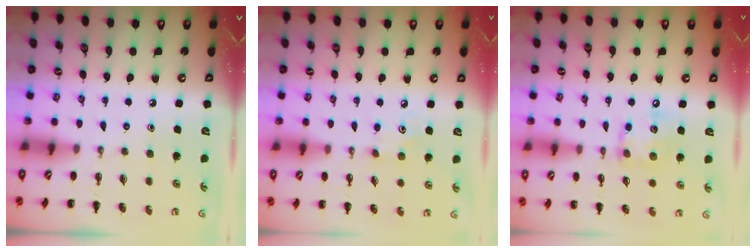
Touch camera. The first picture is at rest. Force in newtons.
{"total": 3.4, "press": 3.3, "slide": 1.0}
{"total": 10.3, "press": 10.2, "slide": 0.8}